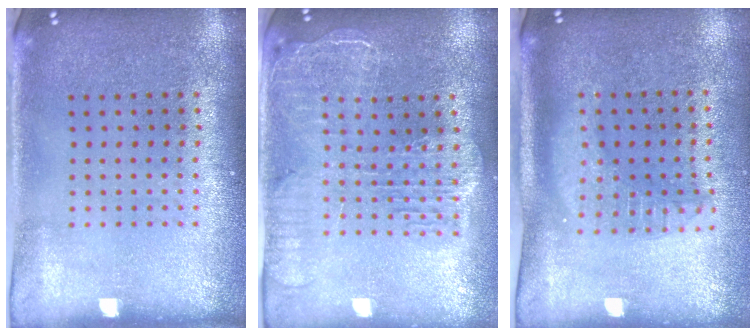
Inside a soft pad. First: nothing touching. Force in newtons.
{"total": 2.5, "press": 2.2, "slide": 1.2}
{"total": 1.8, "press": 1.5, "slide": 1.0}